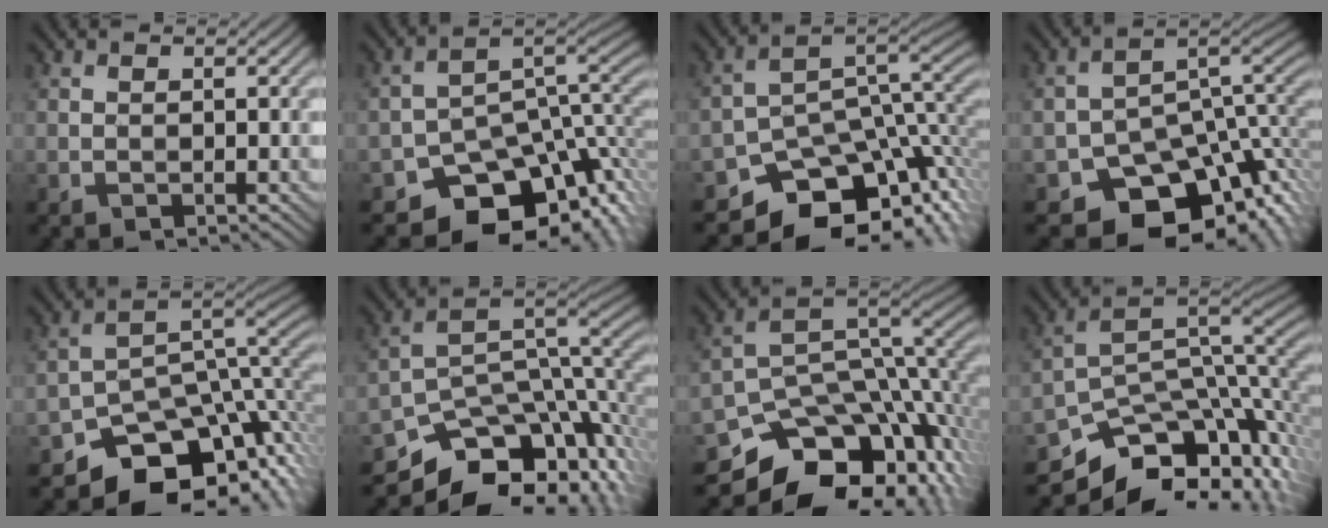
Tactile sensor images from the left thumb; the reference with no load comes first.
{"total": 12.2, "force": [-6.3, 8.3, 6.4], "torque": [-0.091, -0.026, -0.091]}
{"total": 12.0, "force": [-6.1, 7.7, 6.9], "torque": [-0.117, -0.027, -0.087]}
{"total": 13.5, "force": [-6.7, 9.0, 7.5], "torque": [-0.108, -0.031, -0.093]}
{"total": 11.9, "force": [-6.3, 7.8, 6.3], "torque": [-0.097, -0.026, -0.091]}
{"total": 13.4, "force": [-6.9, 7.6, 8.7], "torque": [-0.159, -0.026, -0.100]}
{"total": 16.1, "force": [-8.4, 9.1, 10.2], "torque": [-0.200, -0.039, -0.119]}
{"total": 14.2, "force": [-6.1, 8.1, 10.0], "torque": [-0.185, -0.029, -0.093]}